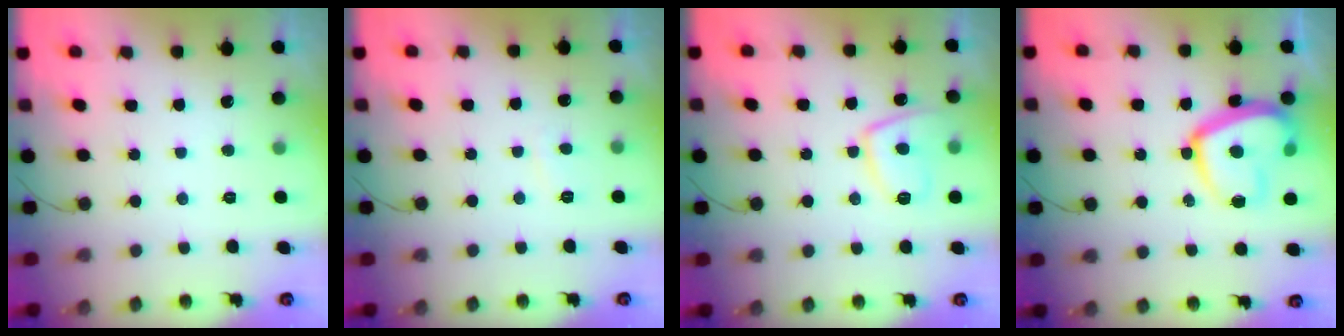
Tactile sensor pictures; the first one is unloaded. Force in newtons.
{"total": 1.3, "press": 1.2, "slide": 0.6}
{"total": 9.9, "press": 9.8, "slide": 1.3}
{"total": 16.3, "press": 16.3, "slide": 1.4}